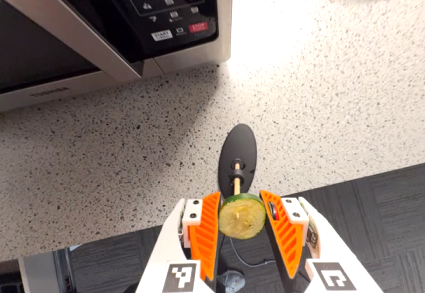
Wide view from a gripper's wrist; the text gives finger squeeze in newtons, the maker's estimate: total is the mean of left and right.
{"total": 9.4, "left": 9.7, "right": 9.2}